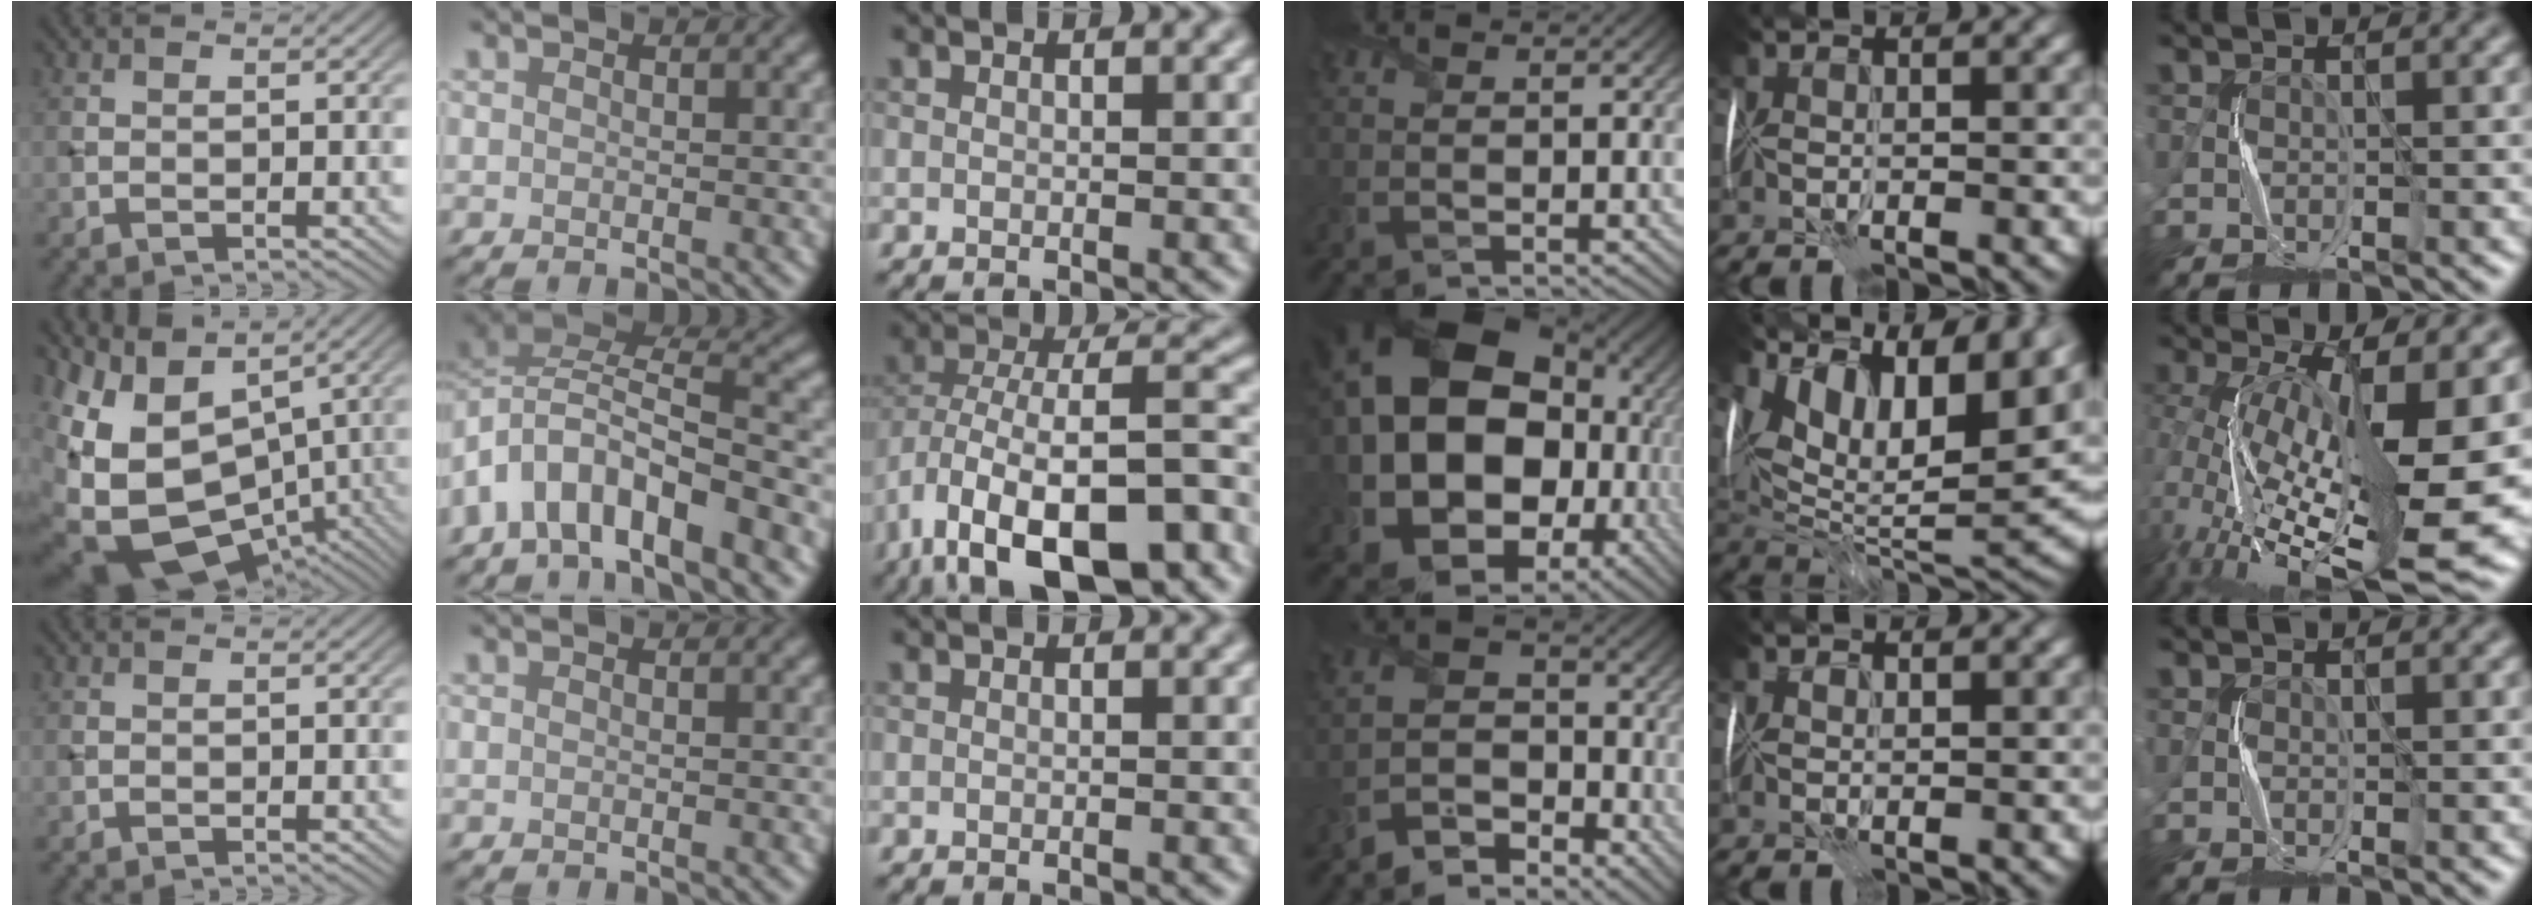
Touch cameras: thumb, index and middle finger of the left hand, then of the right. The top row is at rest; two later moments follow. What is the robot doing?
{"motion": "fold", "object": "memory foam"}